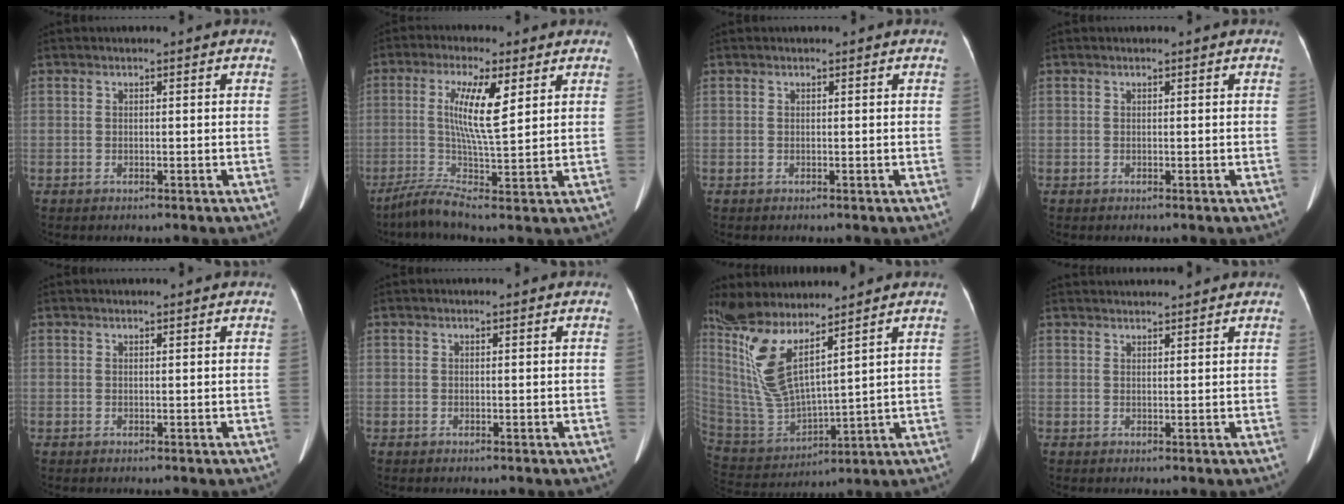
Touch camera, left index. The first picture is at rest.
{"total": 8.7, "force": [0.4, 0.0, 8.7], "torque": [-0.180, -0.004, 0.012]}
{"total": 0.0}
{"total": 0.0}
{"total": 1.8, "force": [1.6, 0.0, 0.8], "torque": [-0.010, 0.009, 0.020]}
{"total": 0.0}
{"total": 12.3, "force": [8.2, 2.0, 8.9], "torque": [-0.207, -0.014, 0.175]}
{"total": 5.7, "force": [5.5, 0.2, 1.6], "torque": [-0.016, 0.022, 0.066]}